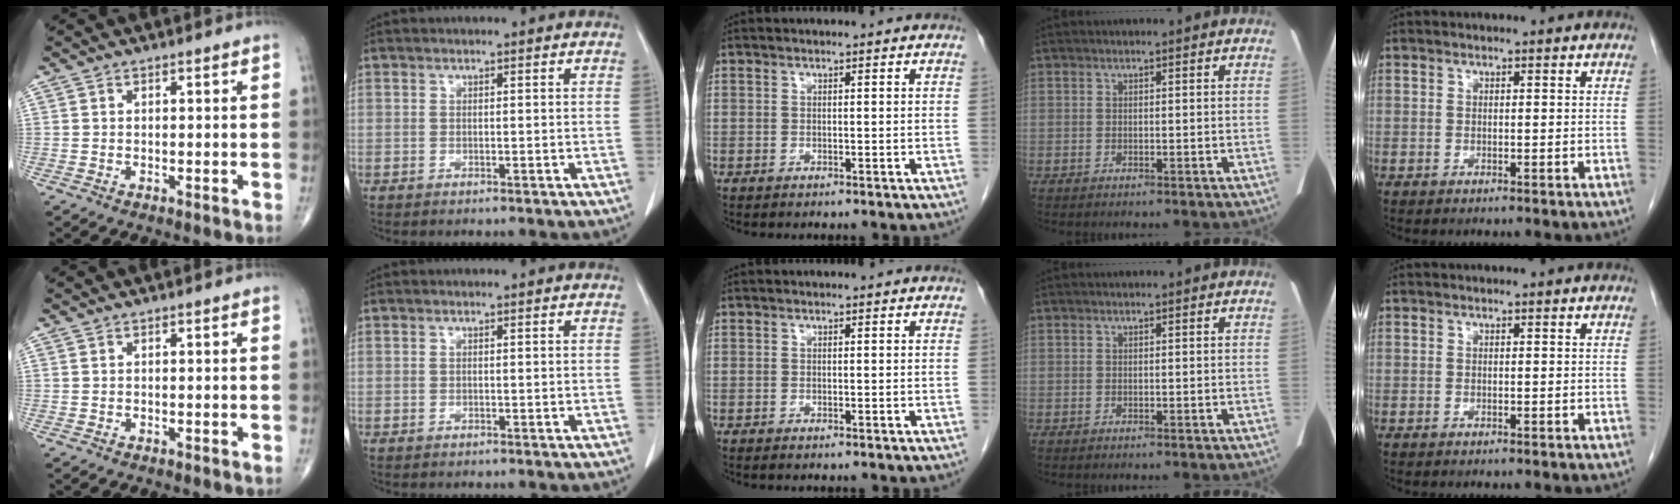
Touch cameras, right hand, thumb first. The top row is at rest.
{}